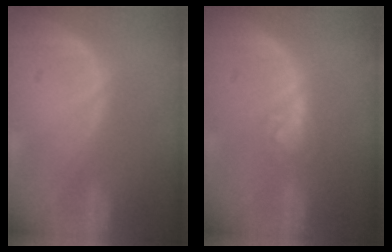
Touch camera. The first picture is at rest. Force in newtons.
{"total": 4.0, "press": 3.6, "slide": 1.7}